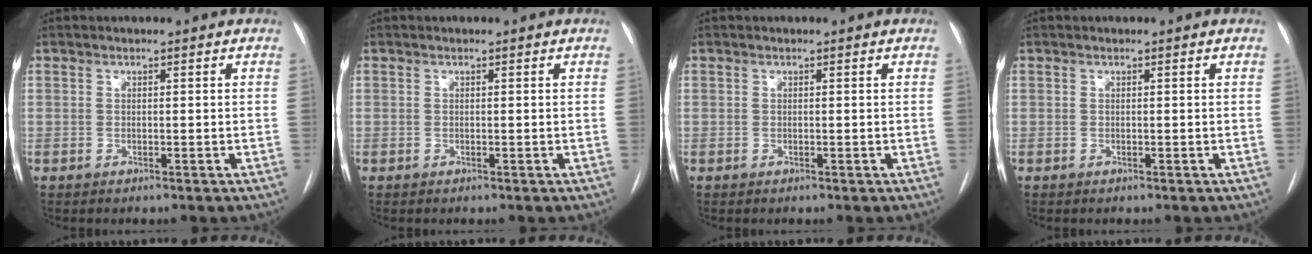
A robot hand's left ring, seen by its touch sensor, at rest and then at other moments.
{"total": 0.0}
{"total": 0.0}
{"total": 0.0}